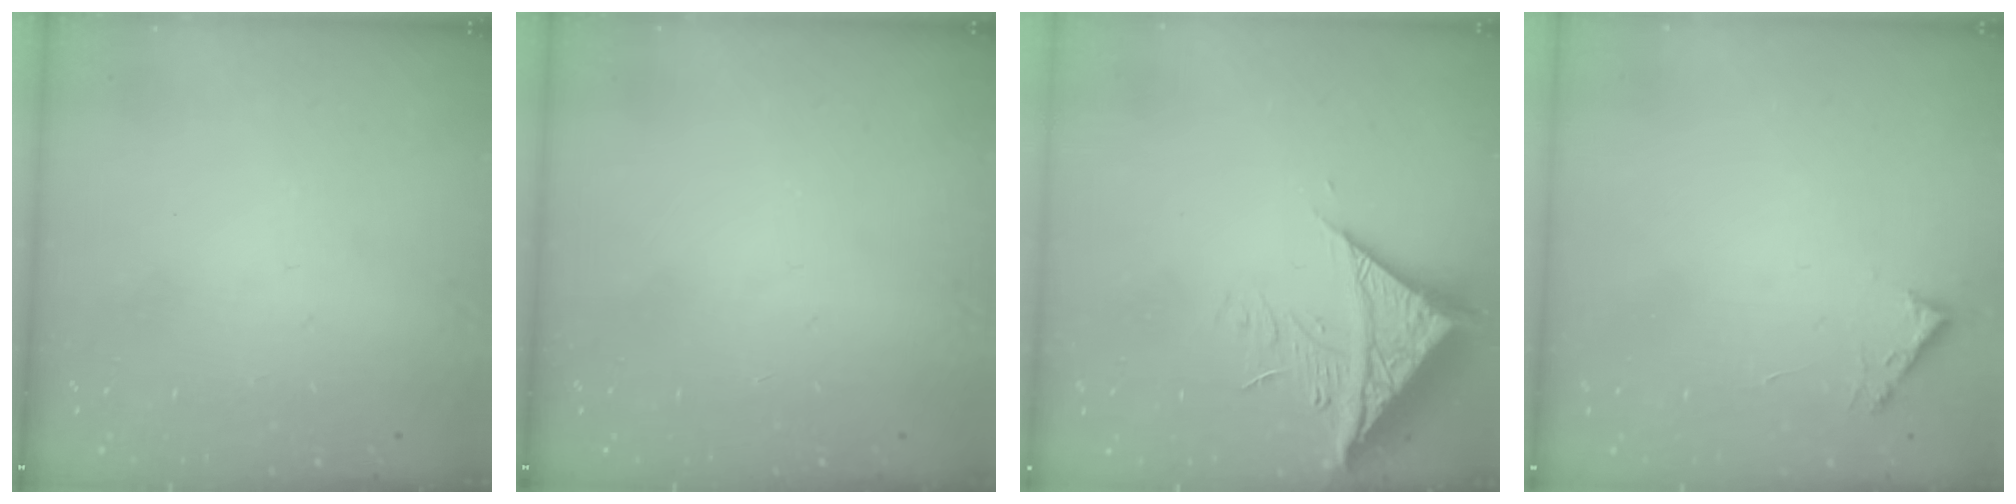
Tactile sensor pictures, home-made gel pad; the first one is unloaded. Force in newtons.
{"total": 0.0}
{"total": 11.9, "press": 11.8, "slide": 1.4}
{"total": 2.7, "press": 2.7, "slide": 0.3}